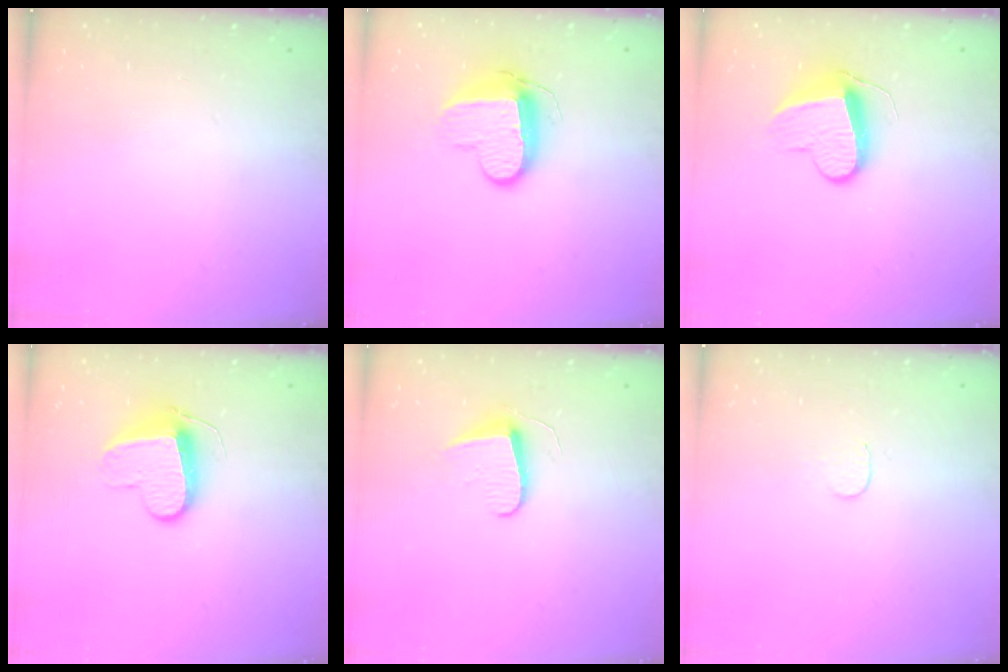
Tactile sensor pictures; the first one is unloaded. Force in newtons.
{"total": 10.4, "press": 10.4, "slide": 0.5}
{"total": 10.7, "press": 10.7, "slide": 0.7}
{"total": 9.7, "press": 9.7, "slide": 0.4}
{"total": 7.1, "press": 7.1, "slide": 0.7}
{"total": 3.0, "press": 3.0, "slide": 0.3}